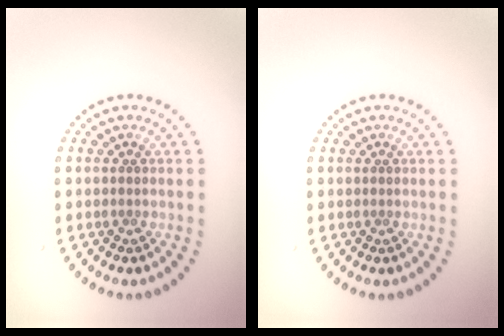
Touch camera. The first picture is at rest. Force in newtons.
{"total": 0.0}